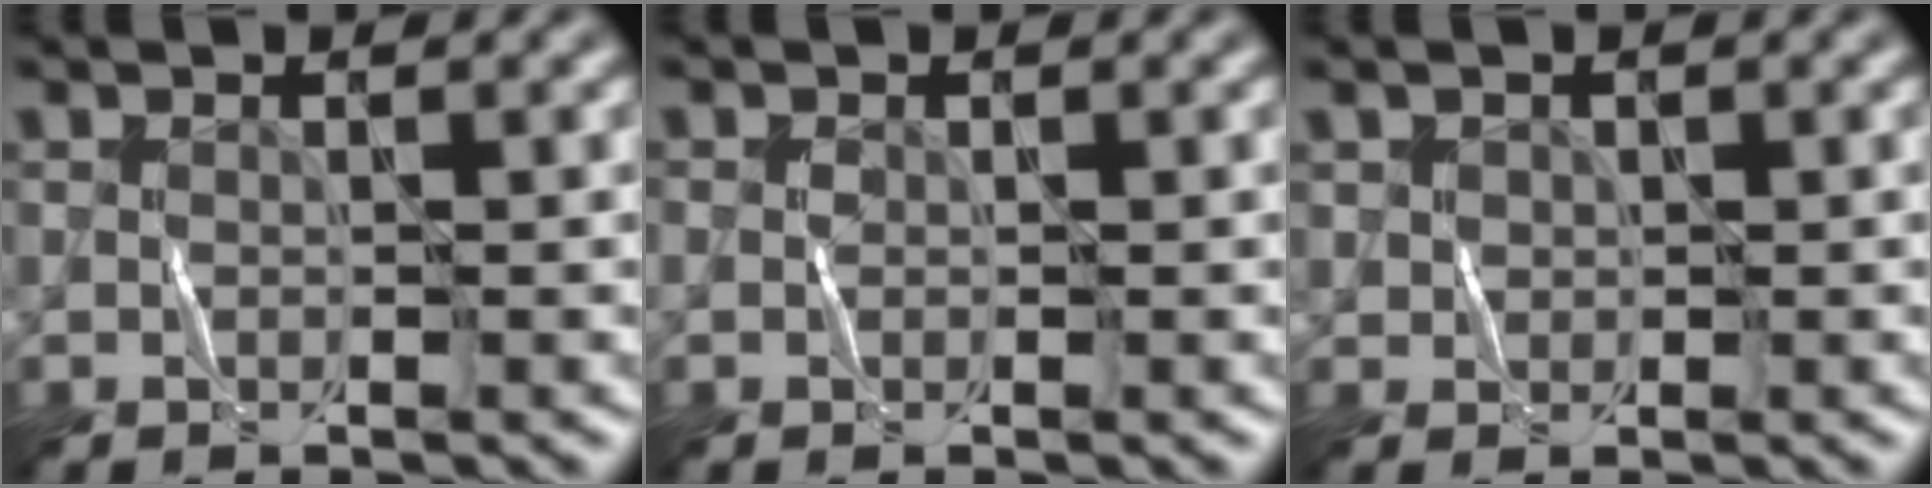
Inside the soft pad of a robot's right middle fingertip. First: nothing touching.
{"total": 0.6, "force": [0.0, 0.5, 0.3], "torque": [-0.005, 0.000, -0.002]}
{"total": 1.0, "force": [0.3, 1.0, 0.1], "torque": [0.004, -0.004, 0.011]}